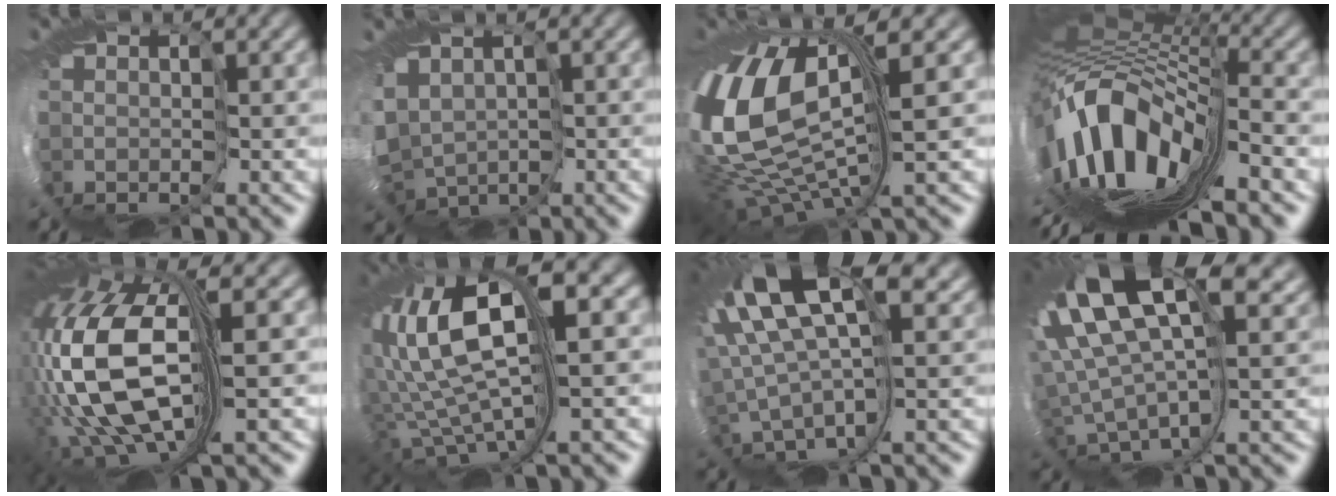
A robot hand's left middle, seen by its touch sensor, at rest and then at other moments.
{"total": 4.2, "force": [-1.6, 3.2, 2.3], "torque": [-0.101, -0.016, -0.004]}
{"total": 9.5, "force": [1.9, 2.8, 8.9], "torque": [-0.266, -0.004, 0.044]}
{"total": 11.5, "force": [-4.8, 3.5, 9.8], "torque": [-0.226, 0.017, -0.080]}
{"total": 12.2, "force": [-1.3, 3.6, 11.6], "torque": [-0.277, -0.018, -0.010]}
{"total": 10.3, "force": [2.7, 2.2, 9.7], "torque": [-0.254, 0.017, 0.064]}
{"total": 9.5, "force": [5.4, 1.5, 7.7], "torque": [-0.217, 0.012, 0.099]}
{"total": 11.7, "force": [5.8, 3.2, 9.6], "torque": [-0.242, 0.009, 0.119]}